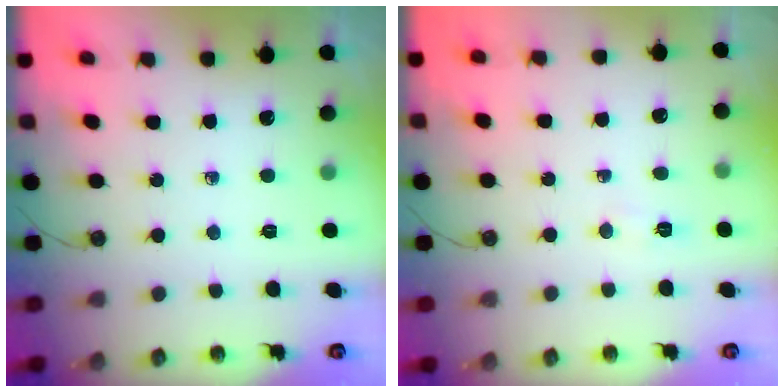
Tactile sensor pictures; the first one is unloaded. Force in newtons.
{"total": 4.3, "press": 3.7, "slide": 2.3}